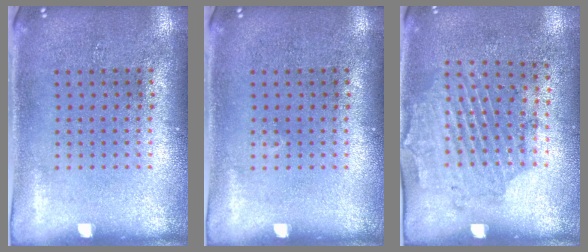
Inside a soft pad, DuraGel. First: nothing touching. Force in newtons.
{"total": 0.0}
{"total": 1.8, "press": 1.2, "slide": 1.3}